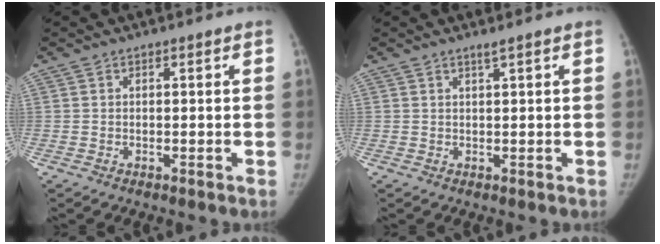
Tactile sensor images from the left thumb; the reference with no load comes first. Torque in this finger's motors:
{"motor_torque": [0.06, 0.06, 0.17, 0.11, -0.01]}